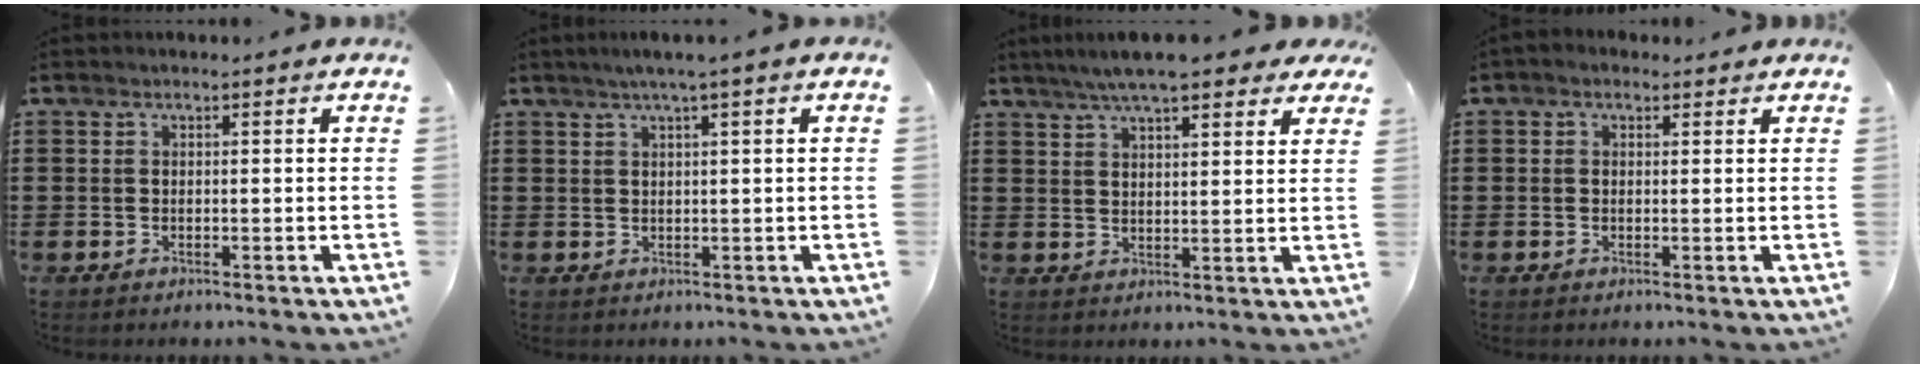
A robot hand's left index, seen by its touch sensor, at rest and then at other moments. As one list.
[{"total": 1.8, "force": [0.8, -0.3, 1.5], "torque": [-0.029, -0.003, 0.013]}, {"total": 7.1, "force": [6.0, 0.9, 3.8], "torque": [-0.091, -0.007, 0.108]}, {"total": 1.0, "force": [0.3, 0.8, 0.5], "torque": [-0.010, 0.006, 0.005]}]